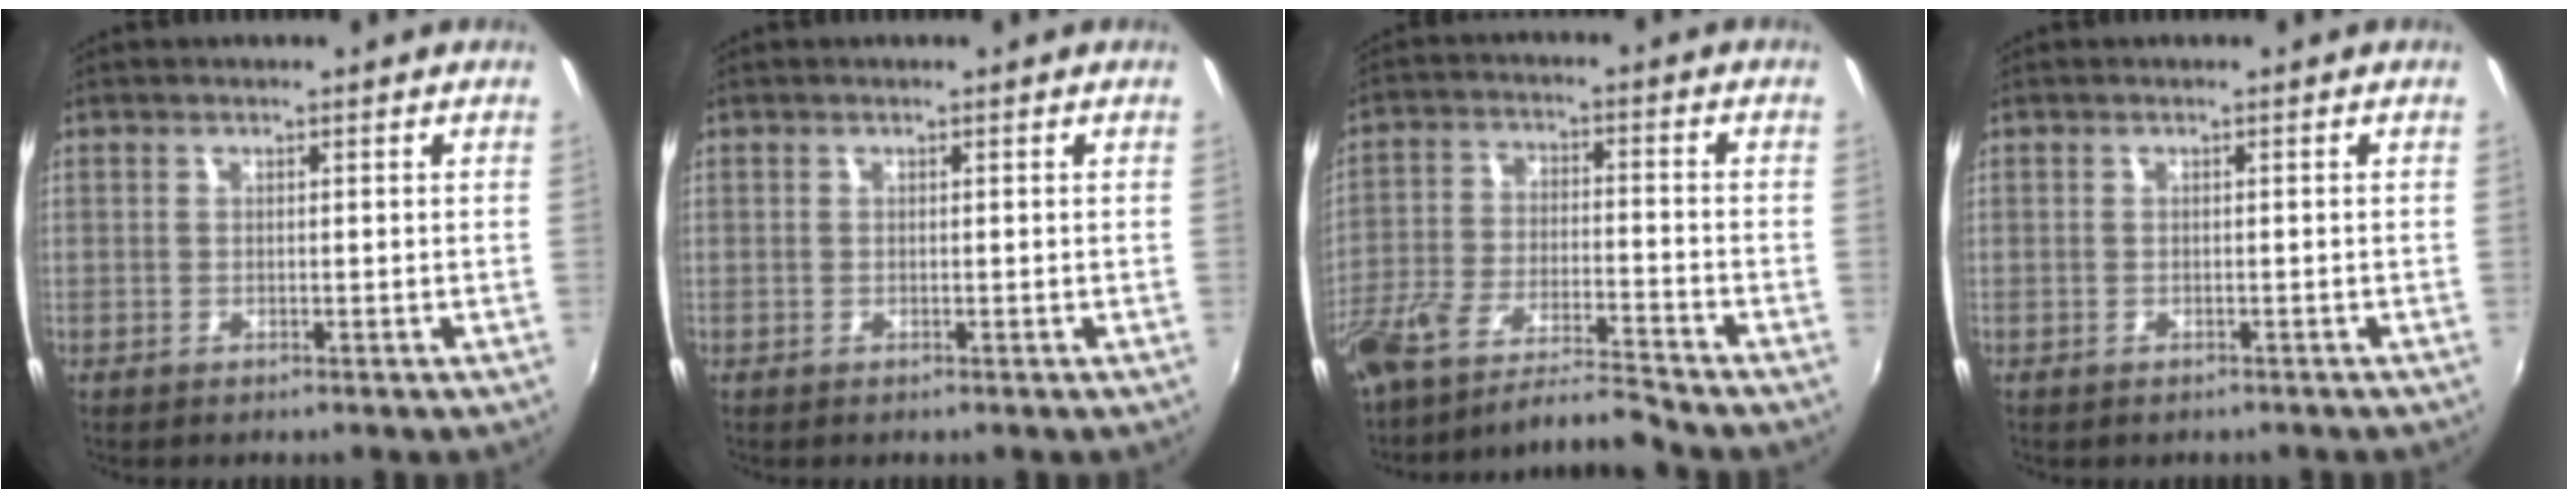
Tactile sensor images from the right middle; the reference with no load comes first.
{"total": 0.0}
{"total": 10.7, "force": [-10.0, -0.3, 3.9], "torque": [-0.084, -0.011, -0.185]}
{"total": 0.9, "force": [-0.8, 0.4, 0.3], "torque": [-0.010, -0.001, -0.008]}